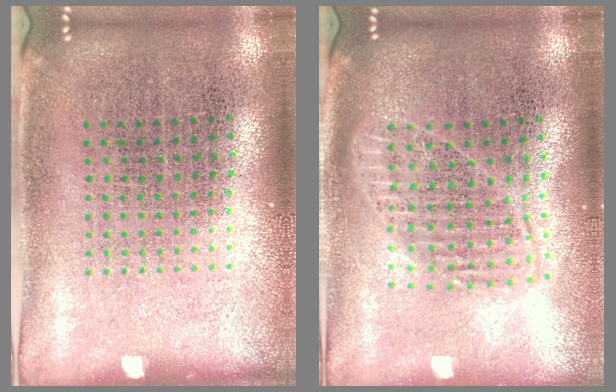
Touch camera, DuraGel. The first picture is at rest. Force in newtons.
{"total": 1.8, "press": 1.5, "slide": 0.9}